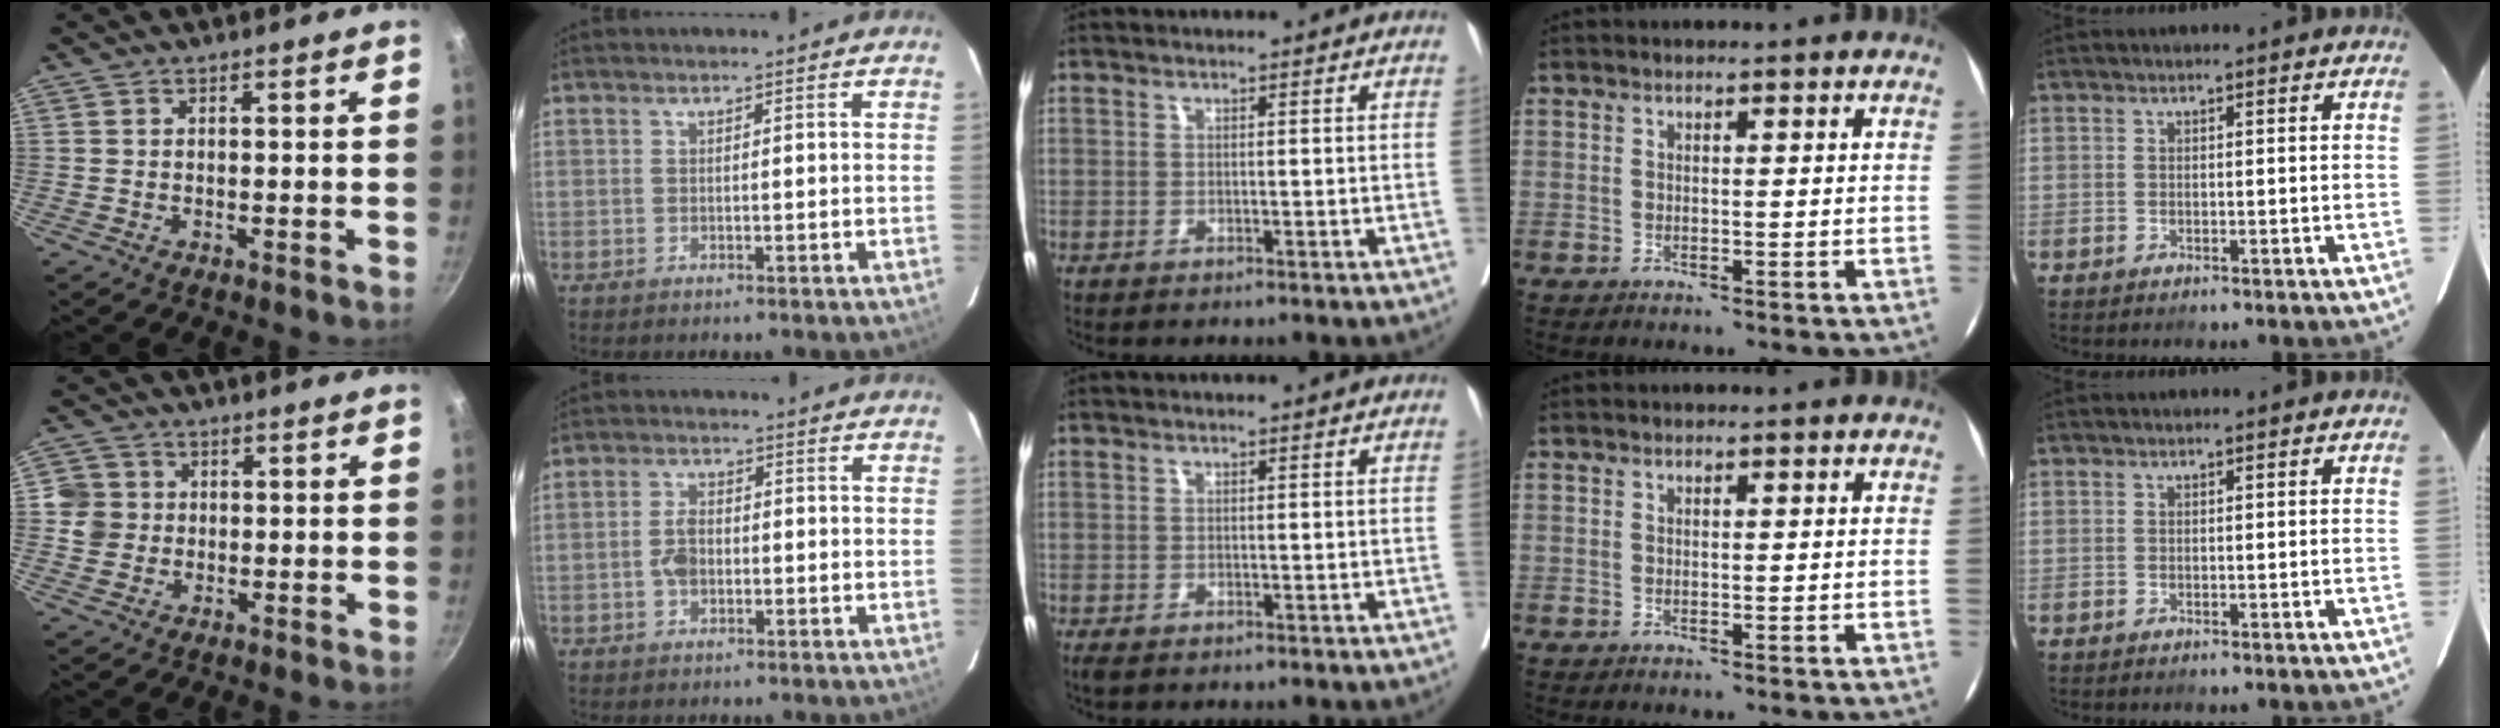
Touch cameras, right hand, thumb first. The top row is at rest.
{"thumb": {"total": 5.3, "force": [0.1, 5.2, 1.2], "torque": [0.000, 0.007, -0.002]}, "index": {"total": 3.4, "force": [-0.8, 1.9, 2.7], "torque": [-0.058, 0.005, -0.016]}, "middle": {"total": 1.6, "force": [-1.2, 0.7, 0.8], "torque": [-0.018, -0.008, -0.021]}}